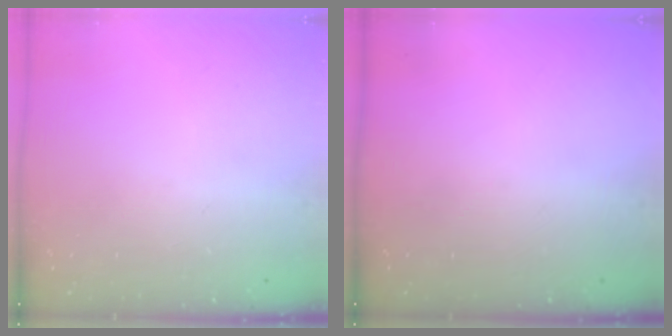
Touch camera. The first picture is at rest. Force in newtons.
{"total": 0.0}